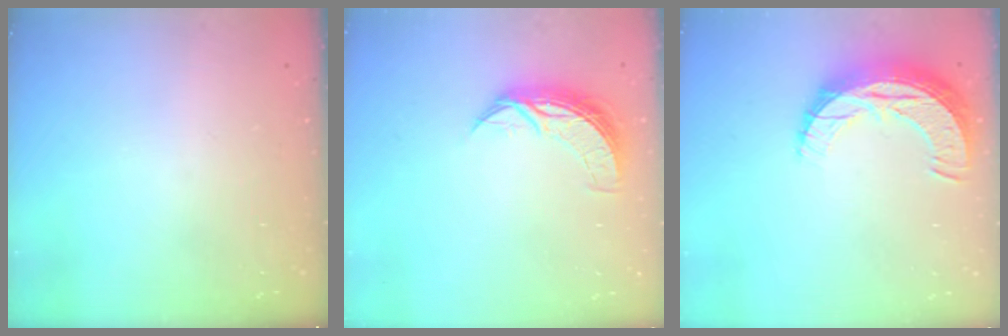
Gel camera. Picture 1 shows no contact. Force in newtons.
{"total": 7.5, "press": 7.5, "slide": 0.4}
{"total": 10.9, "press": 10.9, "slide": 0.7}